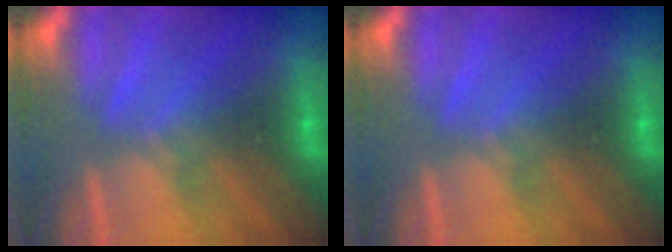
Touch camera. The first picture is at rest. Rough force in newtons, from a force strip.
{"total": 0.0}